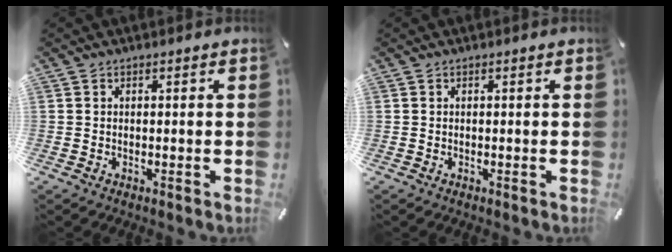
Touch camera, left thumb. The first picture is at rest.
{"total": 0.0}